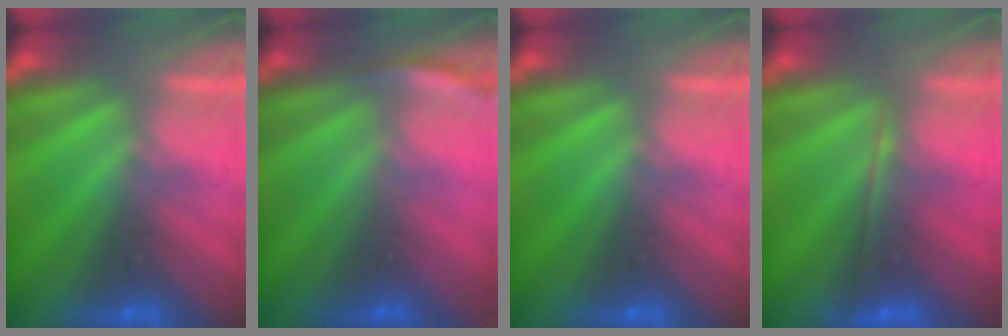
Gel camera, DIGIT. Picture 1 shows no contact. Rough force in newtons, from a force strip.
{"total": 2.8}
{"total": 0.0}
{"total": 1.8}